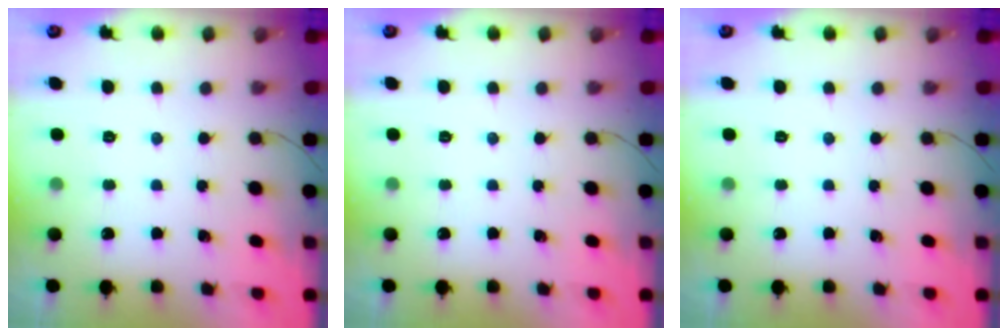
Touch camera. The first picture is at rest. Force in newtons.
{"total": 0.0}
{"total": 0.0}